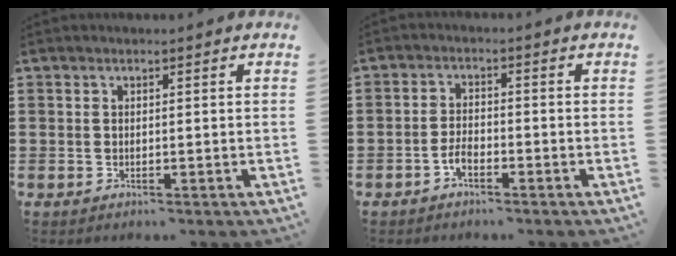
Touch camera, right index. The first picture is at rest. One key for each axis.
{"total": 2.8, "fx": -1.6, "fy": 1.2, "fz": 2.0, "tx": -0.052, "ty": 0.000, "tz": -0.036}